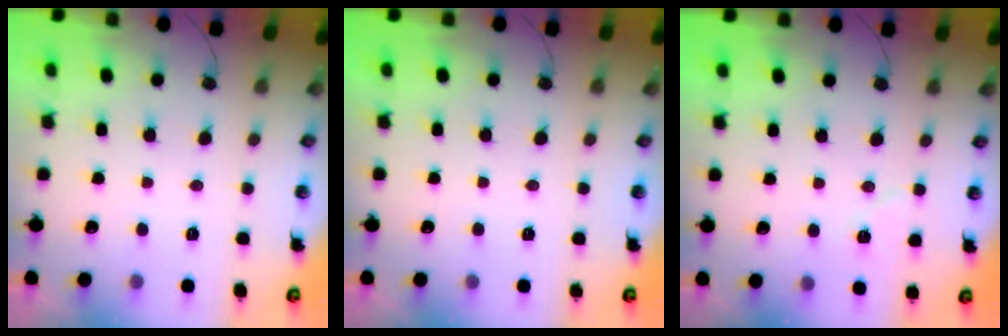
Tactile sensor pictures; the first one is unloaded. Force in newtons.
{"total": 0.0}
{"total": 5.0, "press": 4.9, "slide": 1.3}